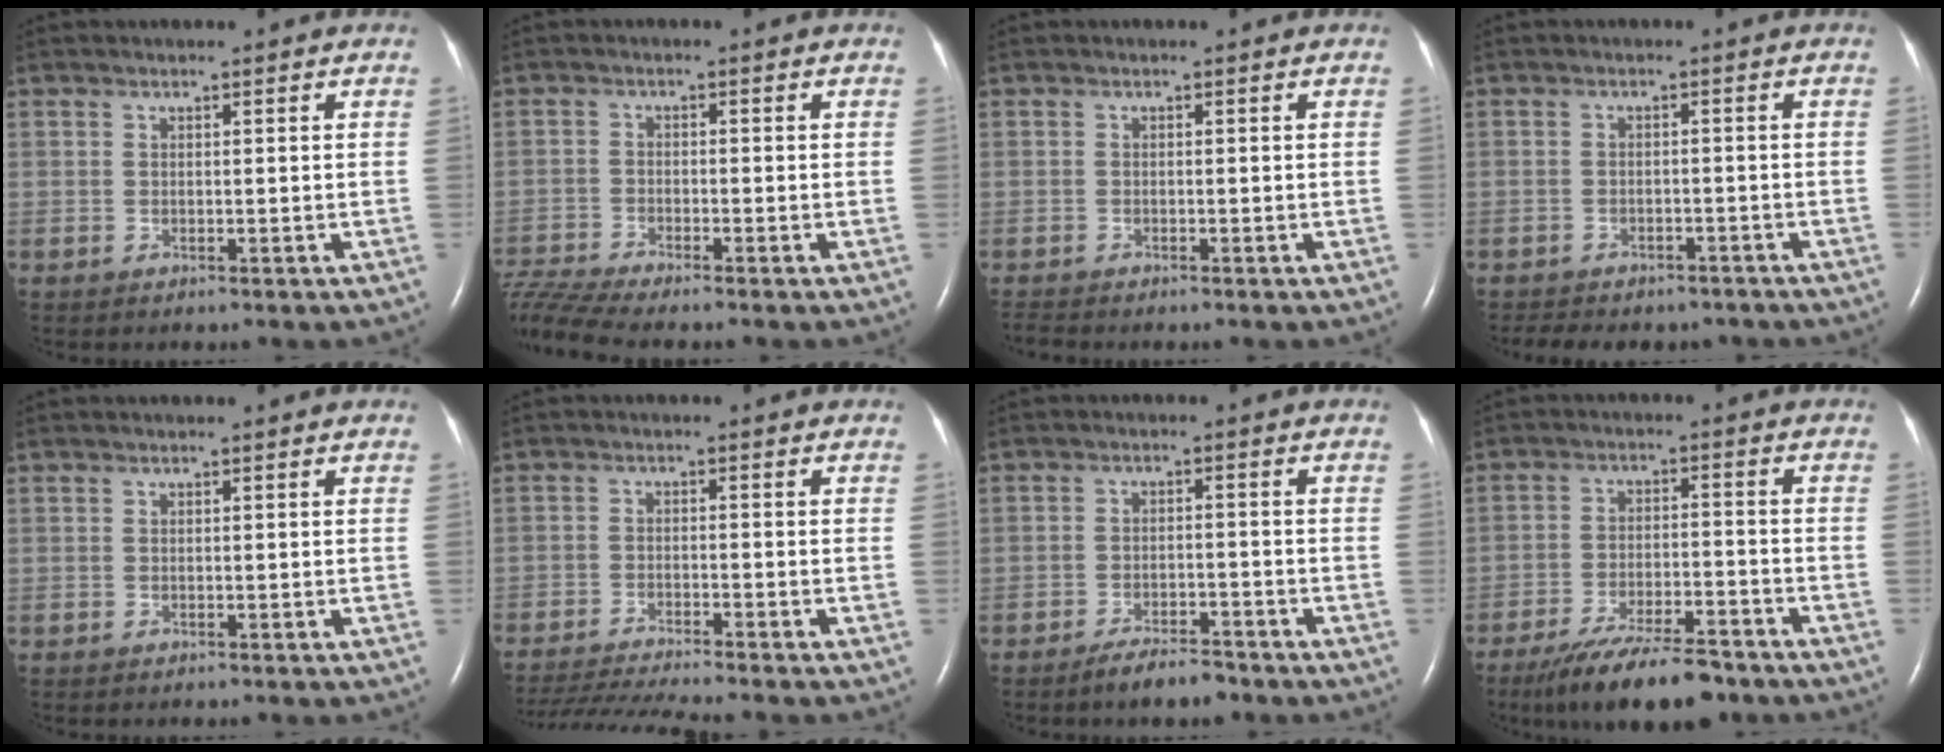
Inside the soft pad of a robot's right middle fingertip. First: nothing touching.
{"total": 7.1, "force": [-6.6, -1.1, 2.4], "torque": [-0.062, -0.009, -0.127]}
{"total": 1.2, "force": [-1.2, -0.1, 0.2], "torque": [-0.010, -0.005, -0.021]}
{"total": 9.8, "force": [-8.3, 4.1, 3.2], "torque": [-0.063, 0.003, -0.100]}
{"total": 0.0}
{"total": 10.9, "force": [-10.0, -1.1, 4.3], "torque": [-0.063, -0.023, -0.166]}
{"total": 4.5, "force": [-3.7, 1.0, 2.3], "torque": [-0.046, -0.003, -0.062]}
{"total": 12.8, "force": [-10.3, 2.6, 7.2], "torque": [-0.123, -0.020, -0.167]}